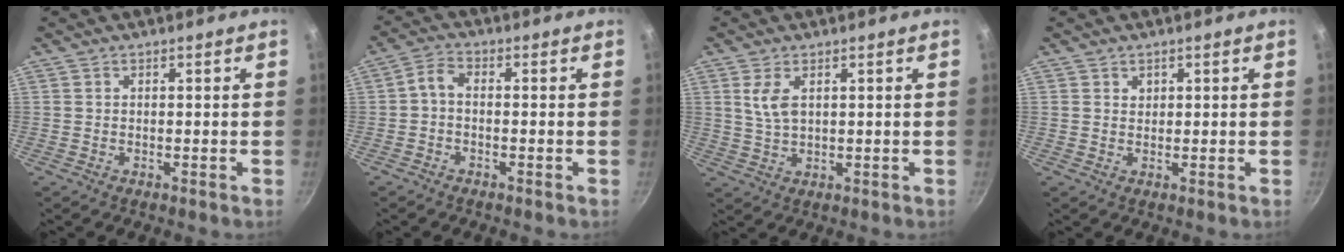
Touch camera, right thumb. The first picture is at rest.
{"total": 3.1, "force": [-0.9, 1.7, 2.4], "torque": [-0.057, 0.018, -0.027]}
{"total": 4.6, "force": [1.6, 2.4, 3.6], "torque": [-0.067, -0.009, 0.033]}
{"total": 1.2, "force": [0.6, 1.0, 0.3], "torque": [0.003, 0.000, 0.009]}